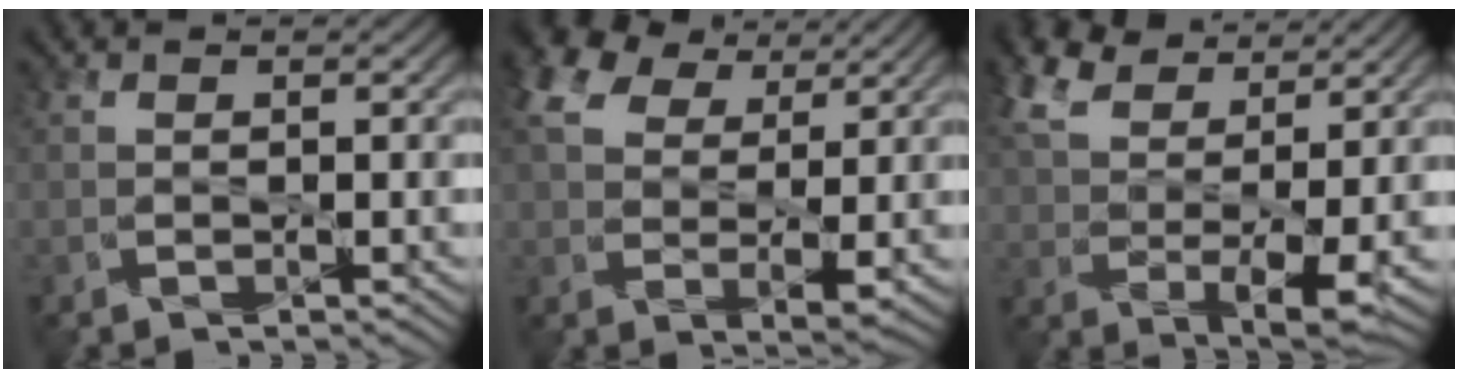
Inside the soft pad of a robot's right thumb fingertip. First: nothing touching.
{"total": 9.1, "force": [4.7, 5.3, 5.6], "torque": [-0.149, 0.012, 0.091]}
{"total": 8.3, "force": [5.1, 3.3, 5.6], "torque": [-0.128, 0.012, 0.100]}